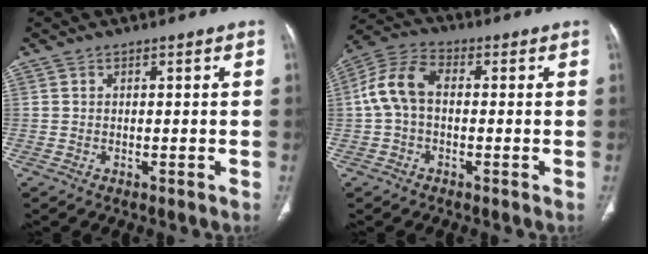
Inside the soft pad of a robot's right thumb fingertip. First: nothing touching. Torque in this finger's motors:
{"motor_torque": [0.28, 0.62, 0.37, -0.39, 0.10]}